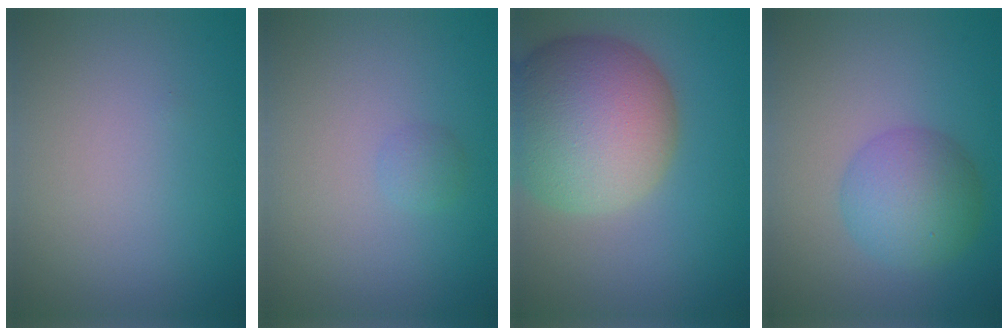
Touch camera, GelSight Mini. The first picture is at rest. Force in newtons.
{"total": 0.8, "press": 0.8, "slide": 0.1}
{"total": 12.3, "press": 12.2, "slide": 1.1}
{"total": 4.8, "press": 4.8, "slide": 0.2}